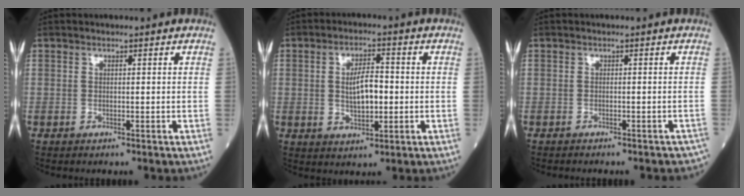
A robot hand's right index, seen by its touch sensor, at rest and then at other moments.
{"total": 6.2, "force": [0.0, 2.4, 5.7], "torque": [-0.103, 0.003, 0.002]}
{"total": 7.1, "force": [-6.3, 2.2, 2.5], "torque": [-0.021, -0.006, -0.064]}